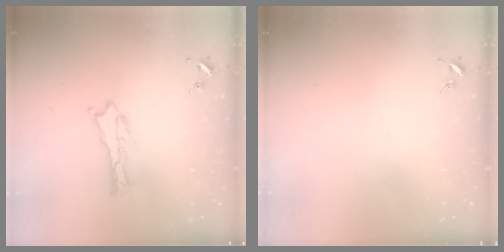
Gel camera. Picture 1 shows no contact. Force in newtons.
{"total": 0.0}